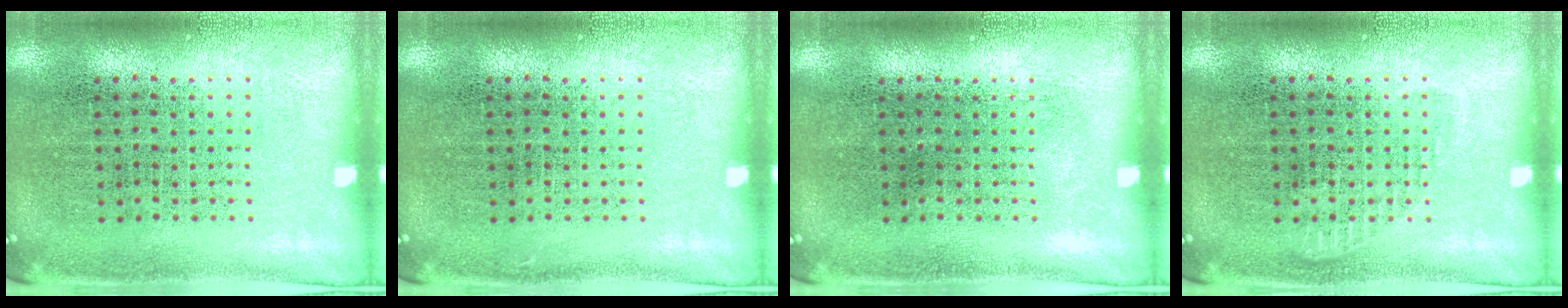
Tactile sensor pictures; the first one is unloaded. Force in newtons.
{"total": 0.0}
{"total": 0.0}
{"total": 0.7, "press": 0.7, "slide": 0.3}